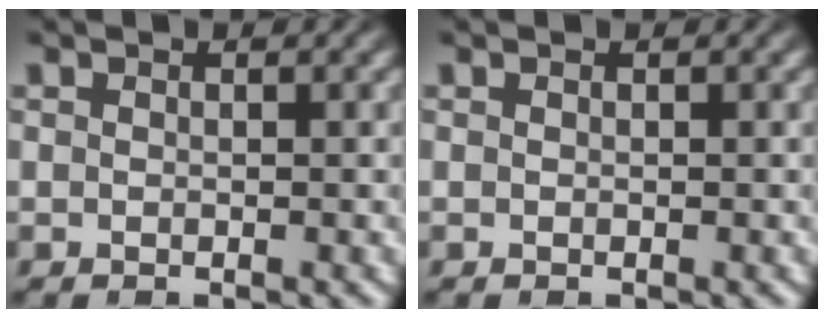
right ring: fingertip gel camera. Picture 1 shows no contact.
{"total": 0.0}